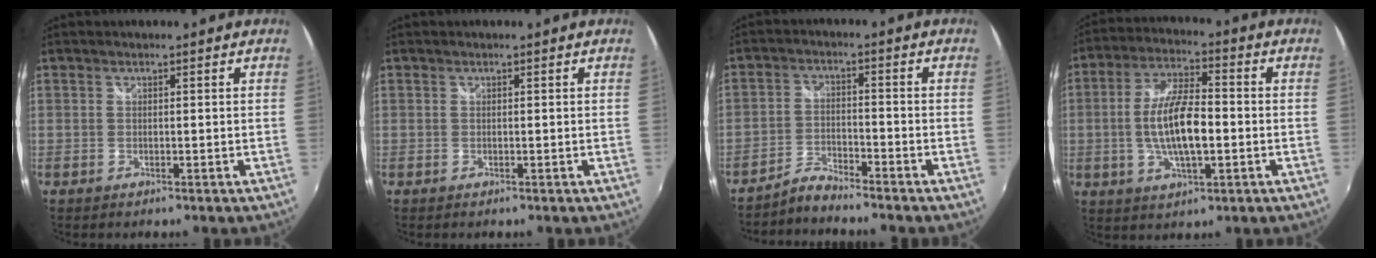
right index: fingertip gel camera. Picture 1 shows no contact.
{"total": 0.0}
{"total": 4.1, "force": [-4.0, 0.3, 0.8], "torque": [-0.027, 0.005, -0.081]}
{"total": 11.6, "force": [-1.6, 3.8, 10.8], "torque": [-0.216, 0.003, -0.028]}